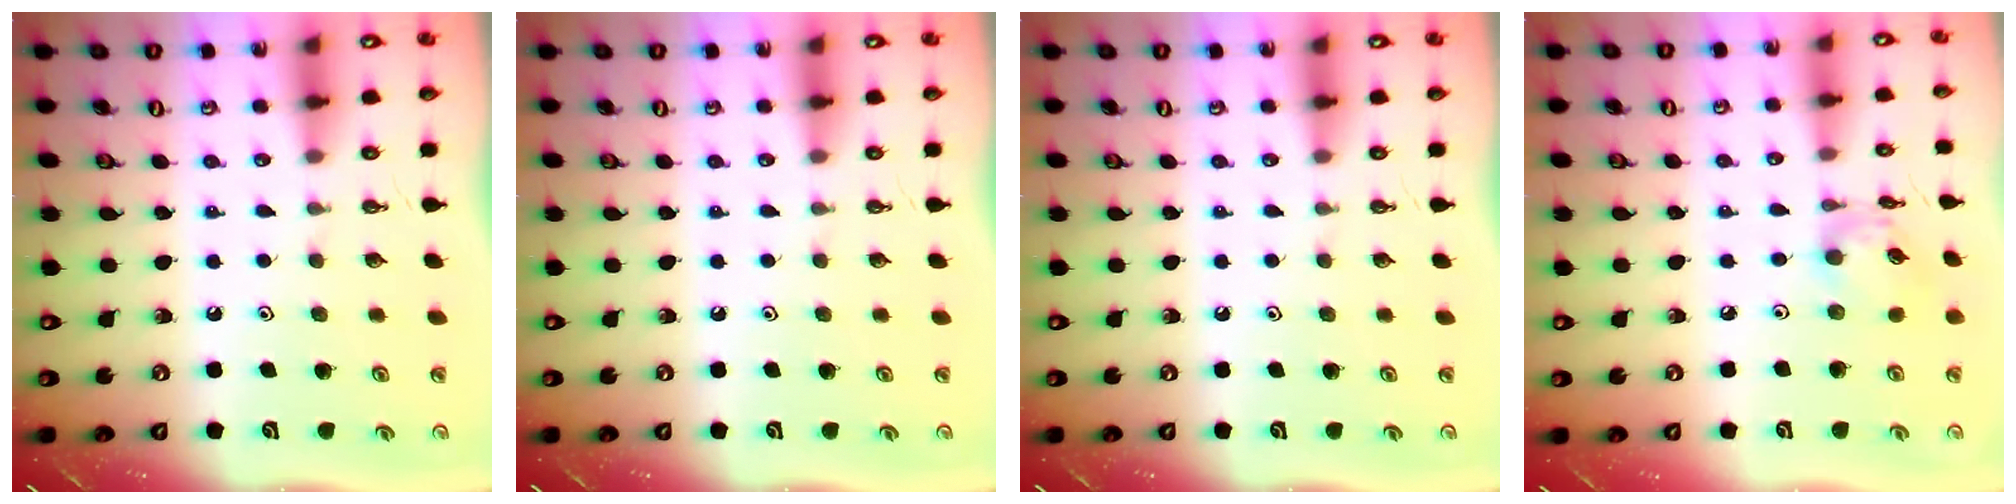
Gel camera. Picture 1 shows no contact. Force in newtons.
{"total": 0.0}
{"total": 0.0}
{"total": 9.9, "press": 9.8, "slide": 0.8}